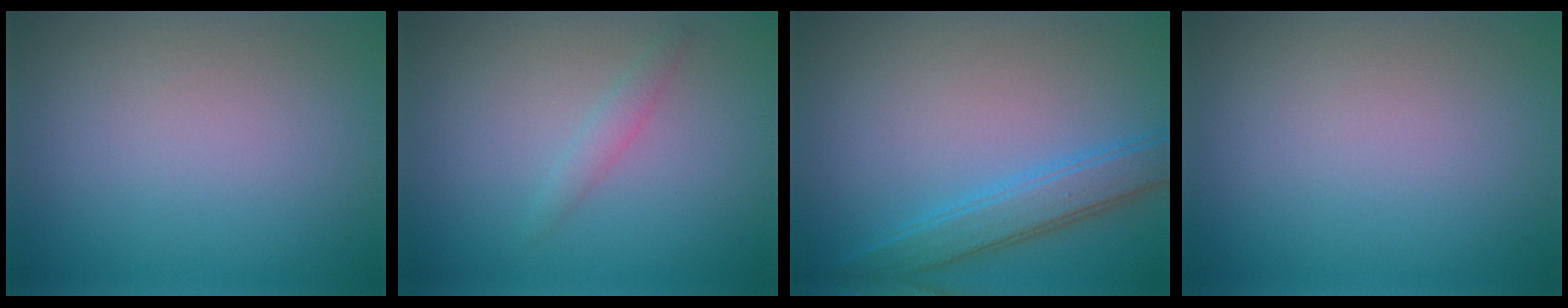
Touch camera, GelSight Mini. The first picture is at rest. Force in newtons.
{"total": 1.2, "press": 1.2, "slide": 0.0}
{"total": 3.5, "press": 3.5, "slide": 0.2}
{"total": 0.0}